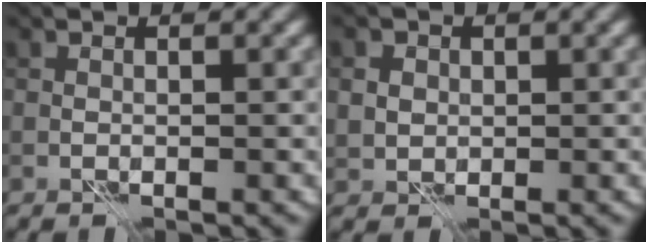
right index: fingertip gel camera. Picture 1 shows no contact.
{"total": 2.8, "force": [0.9, 2.5, 1.0], "torque": [-0.019, 0.008, 0.012]}